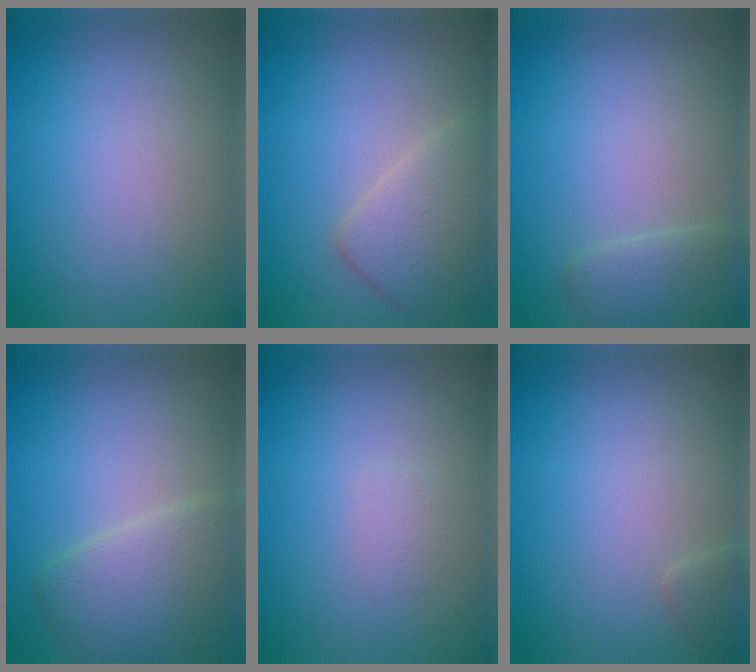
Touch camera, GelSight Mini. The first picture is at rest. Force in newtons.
{"total": 3.8, "press": 3.7, "slide": 0.3}
{"total": 2.1, "press": 2.0, "slide": 0.1}
{"total": 4.4, "press": 4.4, "slide": 0.2}
{"total": 0.7, "press": 0.7, "slide": 0.1}
{"total": 0.8, "press": 0.8, "slide": 0.0}